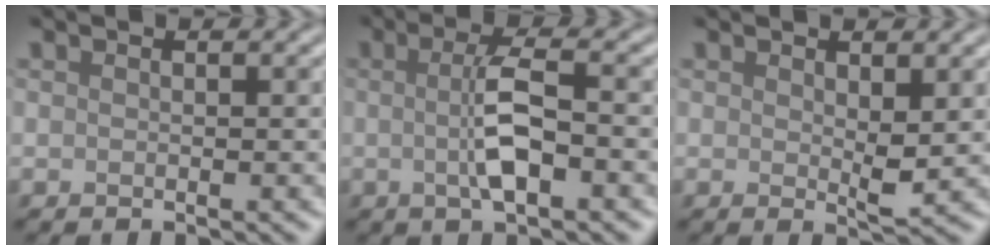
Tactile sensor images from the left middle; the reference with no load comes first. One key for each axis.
{"total": 3.8, "fx": -0.6, "fy": 0.9, "fz": 3.7, "tx": -0.074, "ty": -0.002, "tz": -0.009}
{"total": 1.8, "fx": 0.7, "fy": 0.3, "fz": 1.6, "tx": -0.032, "ty": -0.010, "tz": 0.015}